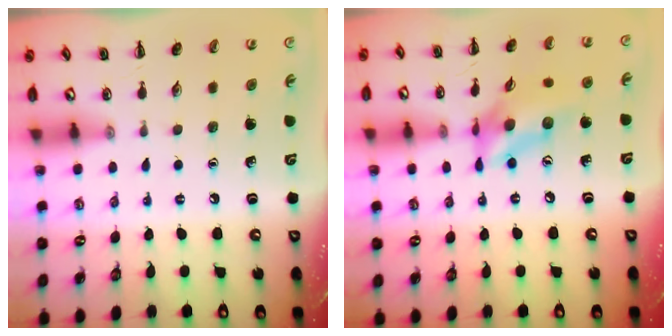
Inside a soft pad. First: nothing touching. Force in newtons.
{"total": 13.8, "press": 13.4, "slide": 3.2}